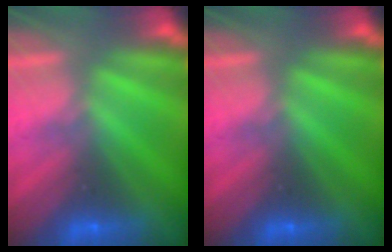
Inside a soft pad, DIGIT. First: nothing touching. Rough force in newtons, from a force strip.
{"total": 0.0}